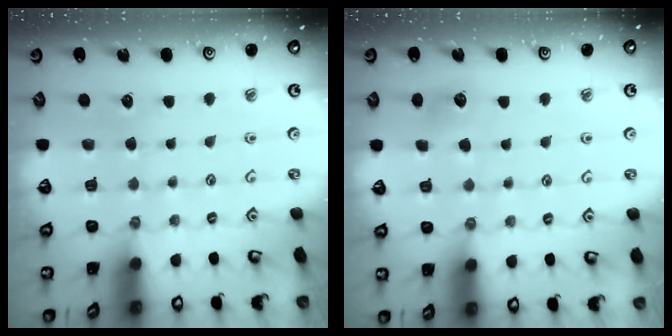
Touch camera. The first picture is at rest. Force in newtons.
{"total": 7.2, "press": 7.1, "slide": 0.8}